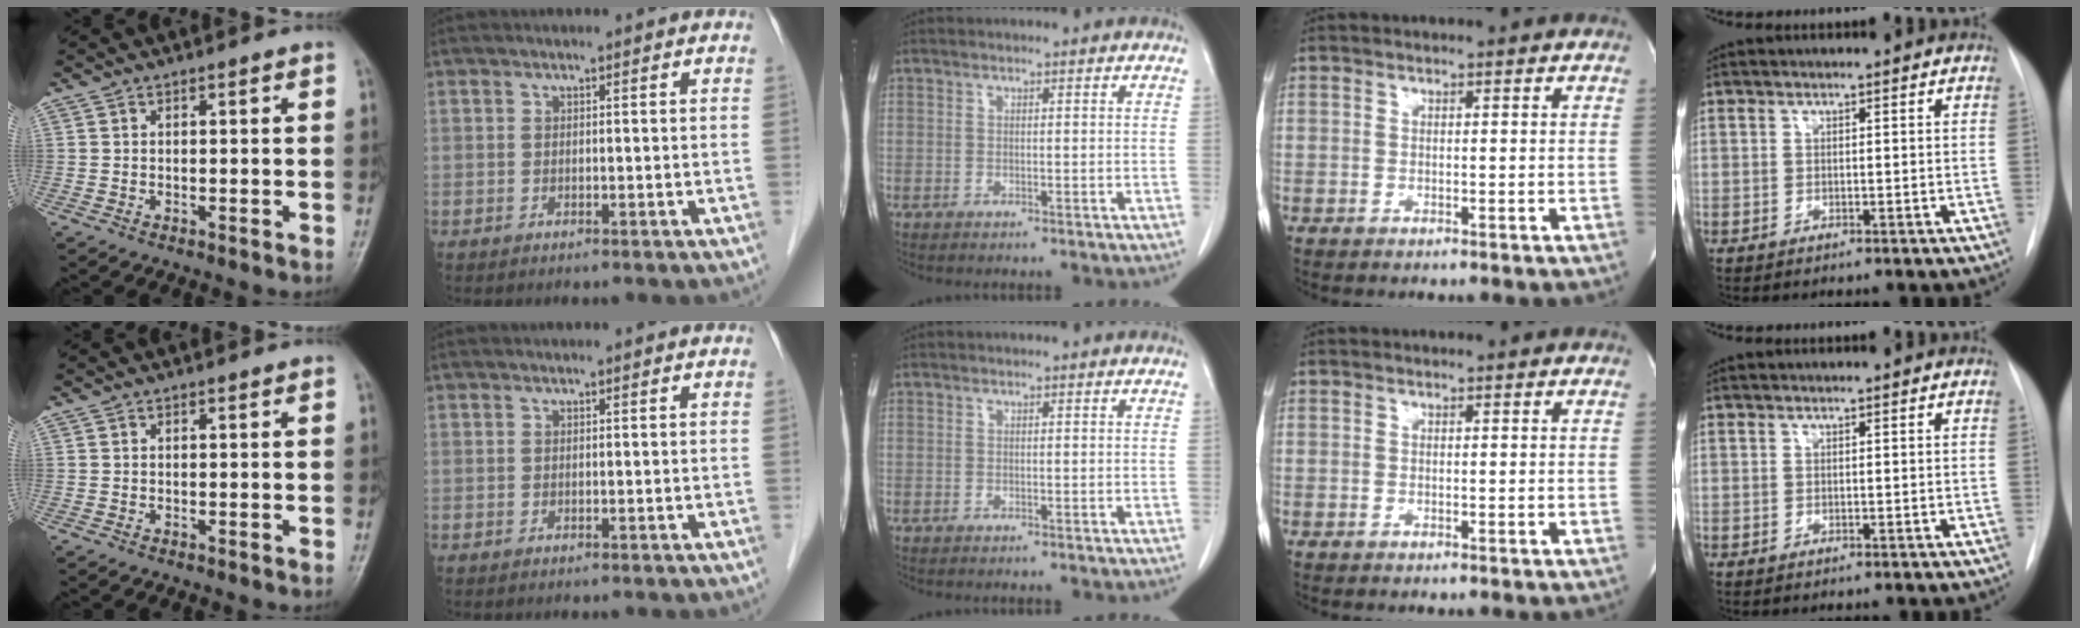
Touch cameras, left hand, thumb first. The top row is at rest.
{}